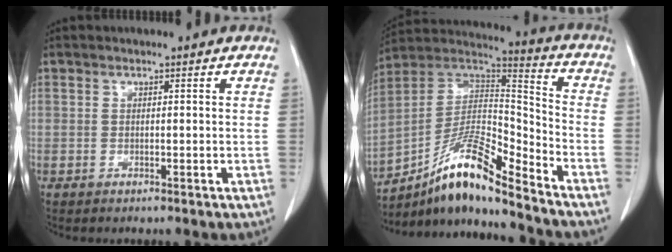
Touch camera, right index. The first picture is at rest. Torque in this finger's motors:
{"motor_torque": [1.04, -1.10, 0.42, 0.12]}